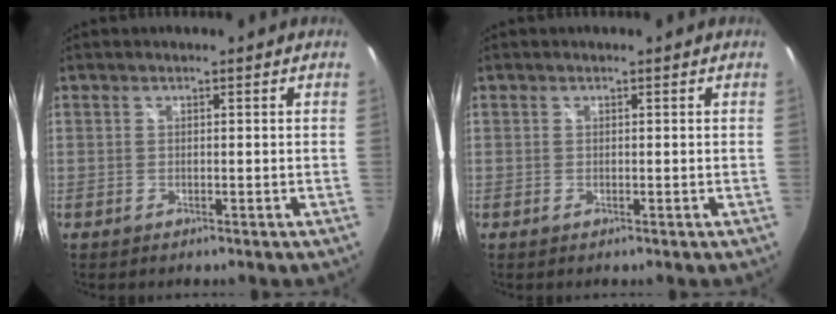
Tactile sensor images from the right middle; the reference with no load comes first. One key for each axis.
{"total": 0.0}